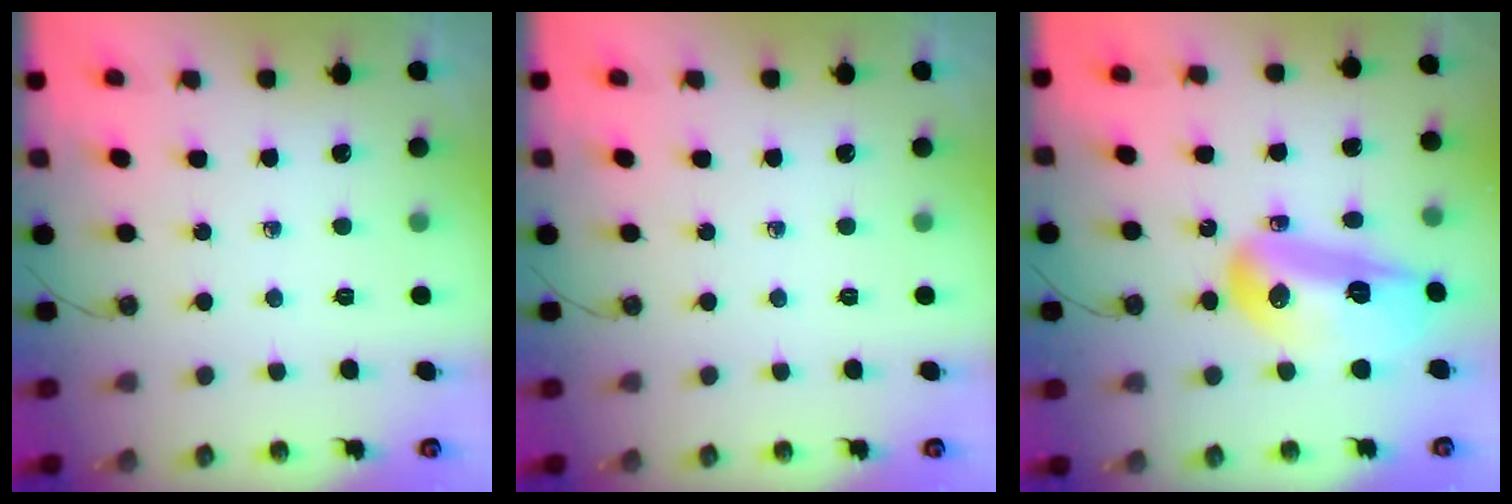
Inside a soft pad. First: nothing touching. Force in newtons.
{"total": 0.0}
{"total": 17.7, "press": 17.0, "slide": 4.6}